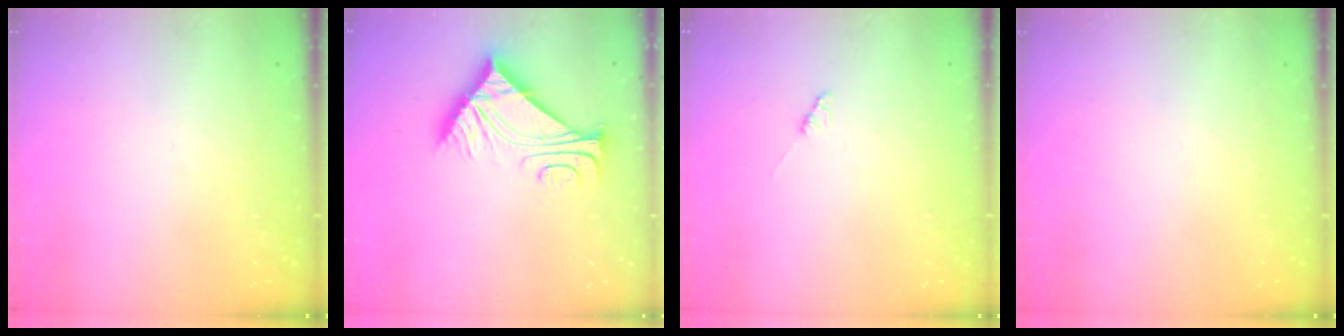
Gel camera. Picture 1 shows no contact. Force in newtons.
{"total": 9.0, "press": 9.0, "slide": 0.1}
{"total": 1.4, "press": 1.4, "slide": 0.2}
{"total": 0.0}